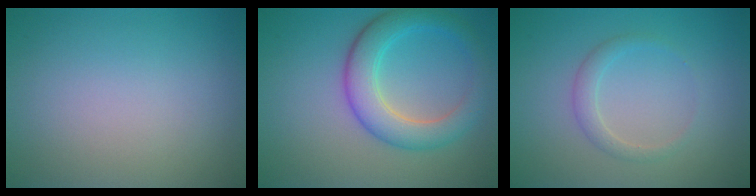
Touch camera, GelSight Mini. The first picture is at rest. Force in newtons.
{"total": 5.1, "press": 5.1, "slide": 0.1}
{"total": 1.6, "press": 1.6, "slide": 0.1}